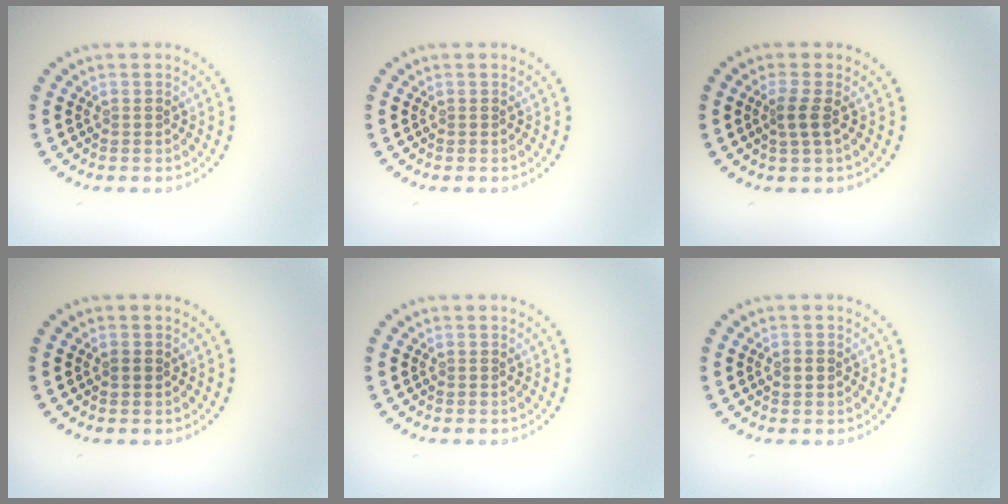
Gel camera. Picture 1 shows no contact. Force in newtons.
{"total": 0.0}
{"total": 1.7, "press": 1.4, "slide": 1.0}
{"total": 0.8, "press": 0.8, "slide": 0.0}
{"total": 0.0}
{"total": 1.1, "press": 1.1, "slide": 0.2}